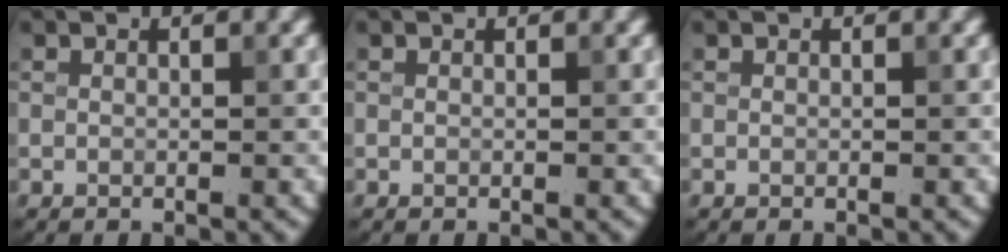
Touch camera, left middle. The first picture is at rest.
{"total": 0.0}
{"total": 0.0}